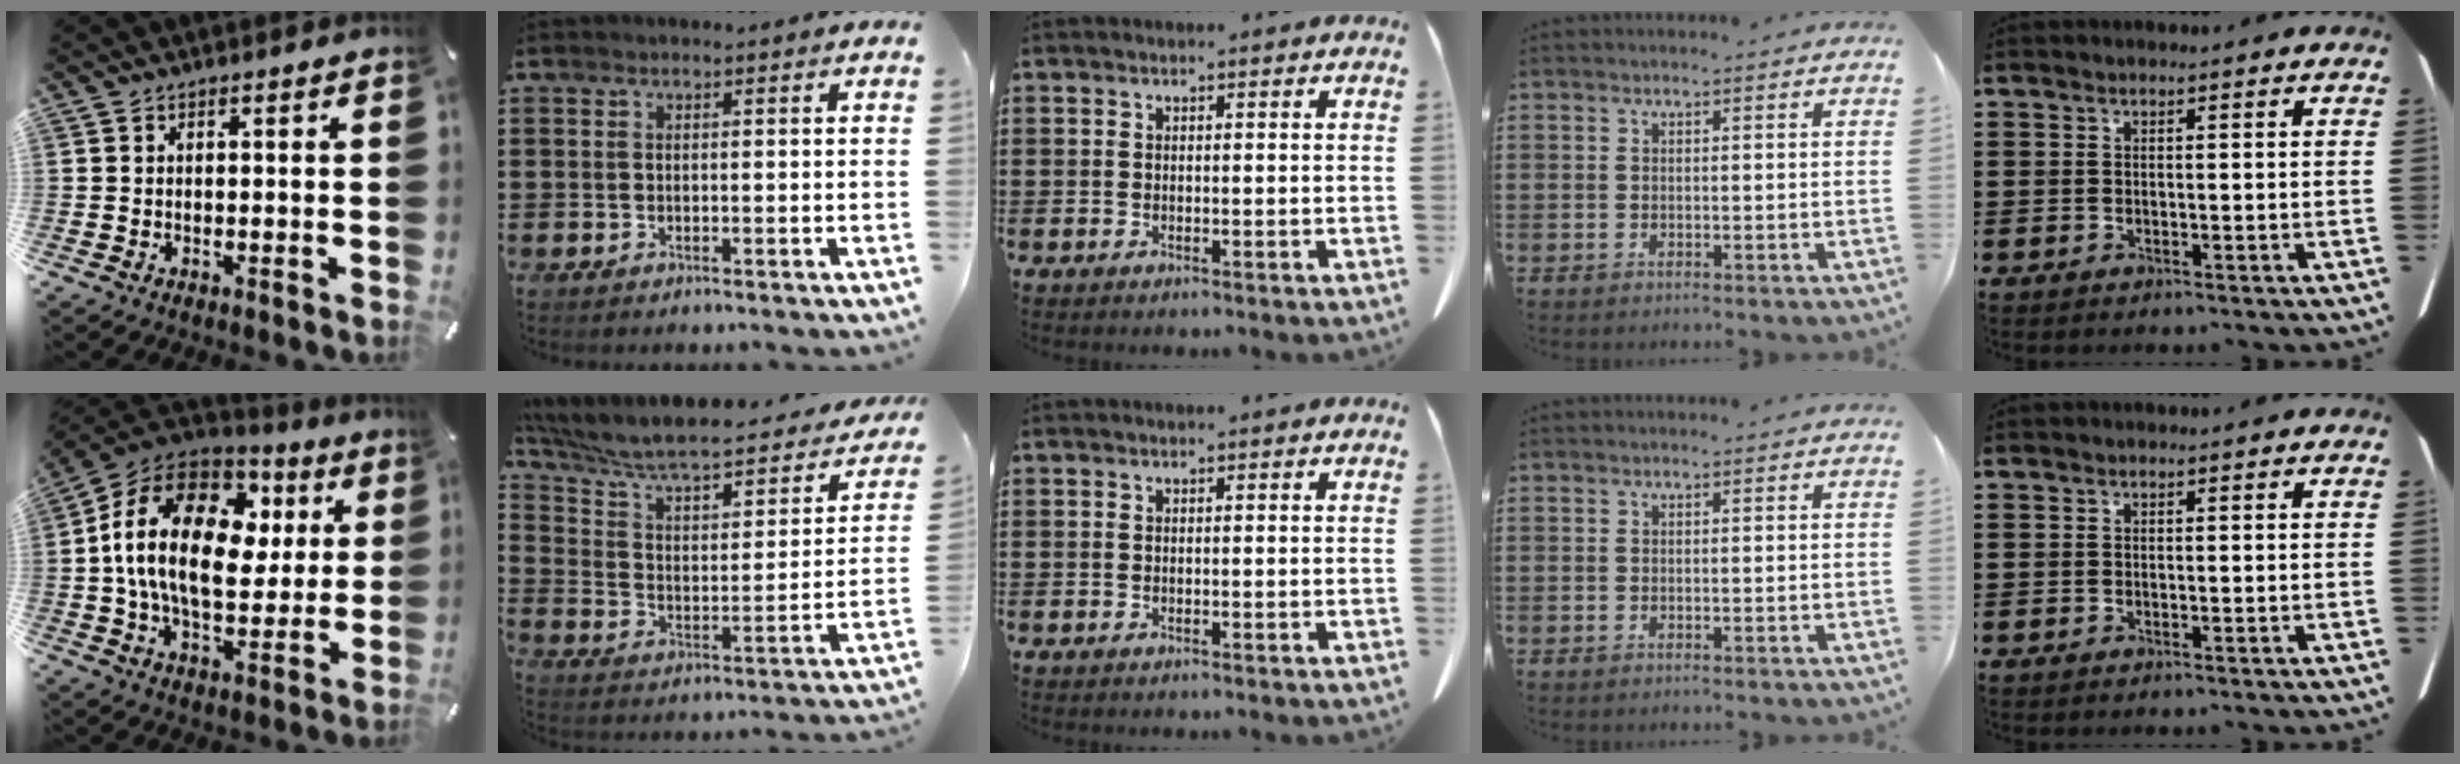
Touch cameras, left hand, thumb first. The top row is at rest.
{"thumb": {"total": 22.4, "force": [3.9, 14.2, 16.9], "torque": [-0.335, 0.002, 0.061]}, "index": {"total": 7.0, "force": [5.8, 1.4, 3.6], "torque": [-0.098, -0.051, 0.093]}}